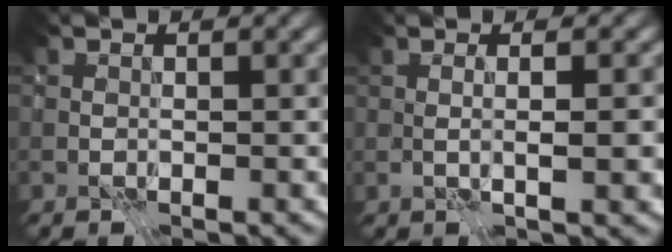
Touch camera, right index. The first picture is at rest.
{"total": 3.2, "force": [0.1, 0.9, 3.1], "torque": [-0.032, 0.004, -0.006]}